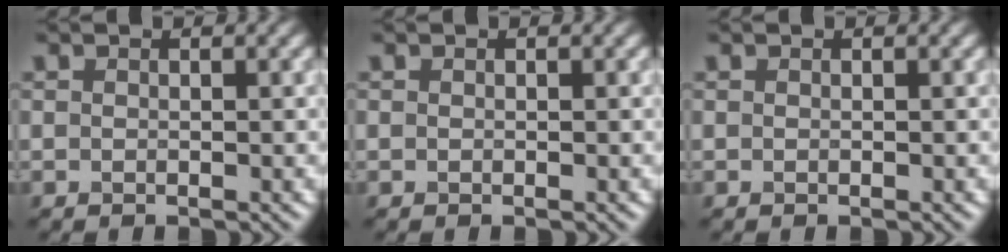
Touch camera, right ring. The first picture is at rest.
{"total": 0.0}
{"total": 0.0}